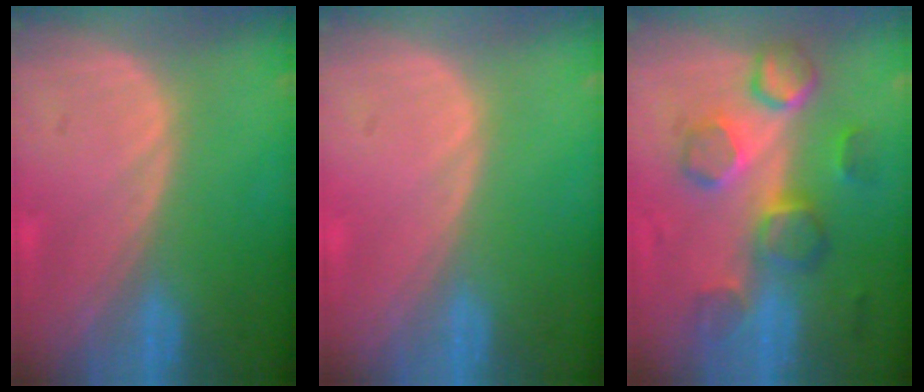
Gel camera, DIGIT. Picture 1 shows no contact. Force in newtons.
{"total": 0.0}
{"total": 8.6, "press": 8.2, "slide": 2.6}